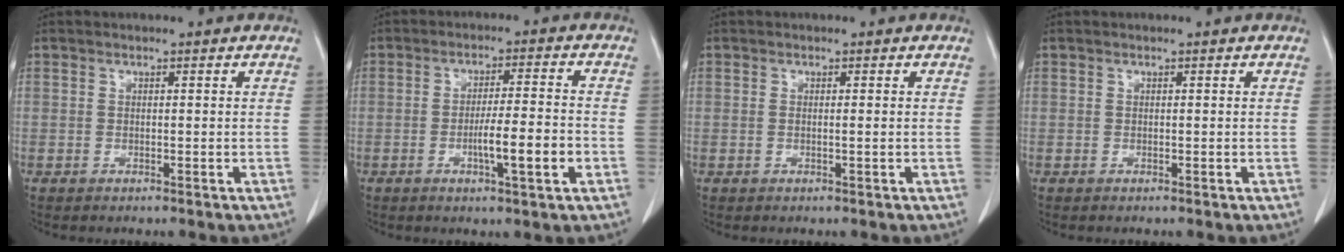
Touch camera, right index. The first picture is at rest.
{"total": 7.7, "force": [-2.4, 0.7, 7.3], "torque": [-0.120, 0.002, -0.037]}
{"total": 1.4, "force": [-0.1, 0.4, 1.4], "torque": [-0.037, 0.007, 0.004]}
{"total": 0.0}